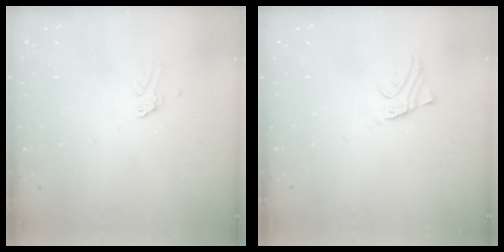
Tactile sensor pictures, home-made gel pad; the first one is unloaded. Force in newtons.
{"total": 1.5, "press": 1.5, "slide": 0.0}